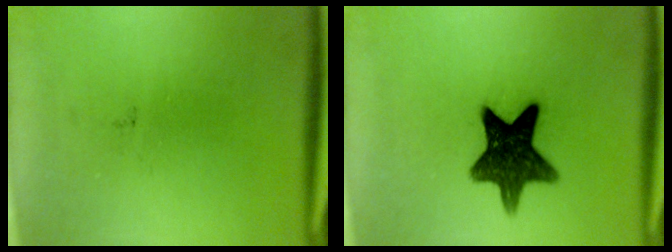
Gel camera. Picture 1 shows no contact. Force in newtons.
{"total": 12.2}